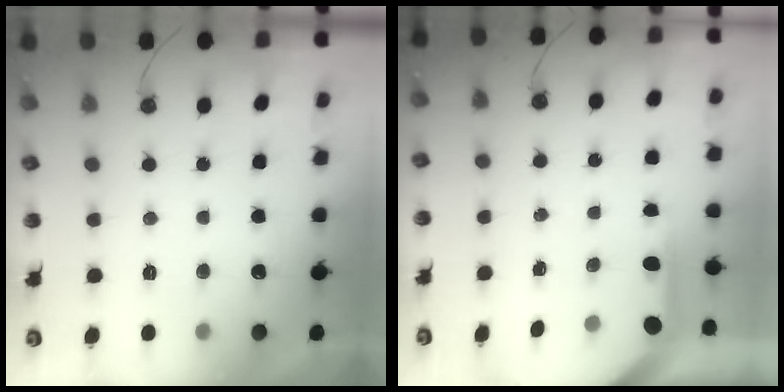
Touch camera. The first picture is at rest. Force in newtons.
{"total": 4.0, "press": 4.0, "slide": 0.3}